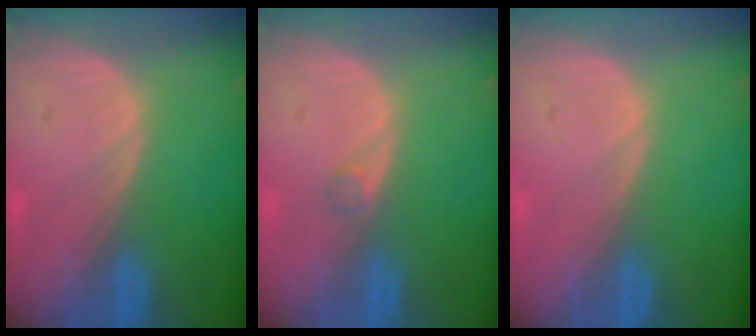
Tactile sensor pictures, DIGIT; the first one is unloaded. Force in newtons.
{"total": 0.9, "press": 0.9, "slide": 0.1}
{"total": 0.0}